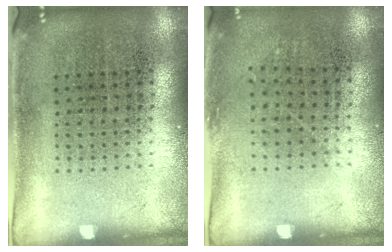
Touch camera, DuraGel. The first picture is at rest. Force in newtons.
{"total": 0.8, "press": 0.6, "slide": 0.5}